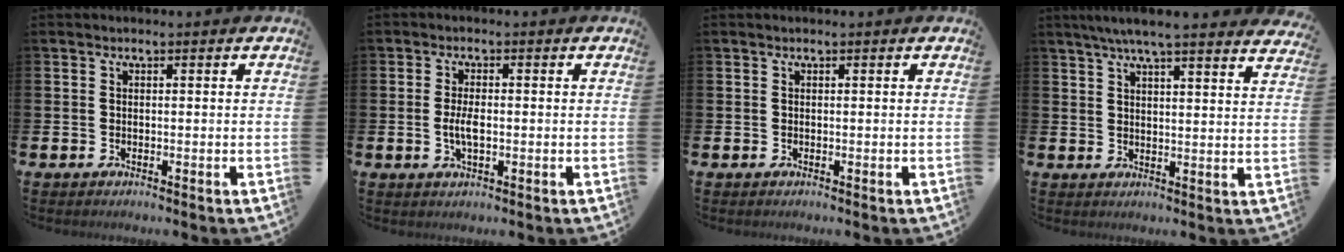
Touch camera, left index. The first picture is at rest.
{"total": 3.3, "force": [-0.3, 1.4, 3.1], "torque": [-0.043, -0.004, -0.009]}
{"total": 0.0}
{"total": 6.0, "force": [5.6, 0.0, 2.3], "torque": [-0.061, -0.018, 0.099]}